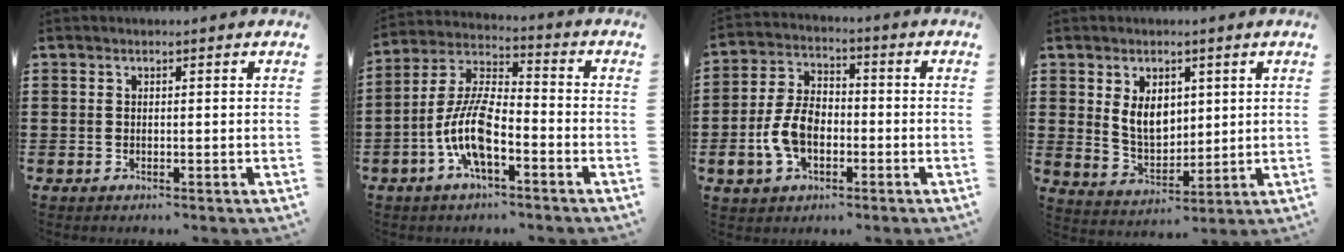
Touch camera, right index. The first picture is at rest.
{"total": 10.3, "force": [-4.0, 3.9, 8.7], "torque": [-0.203, -0.002, -0.080]}
{"total": 8.2, "force": [-2.2, 5.1, 6.0], "torque": [-0.148, 0.002, -0.048]}
{"total": 6.3, "force": [2.0, 4.4, 4.1], "torque": [-0.076, 0.006, 0.035]}